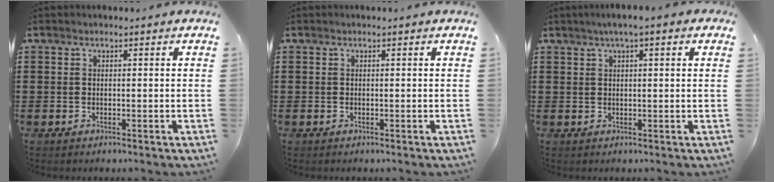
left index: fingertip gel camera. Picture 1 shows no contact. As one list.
[{"total": 0.0}, {"total": 2.4, "force": [1.2, 0.1, 2.1], "torque": [-0.042, 0.003, 0.020]}]